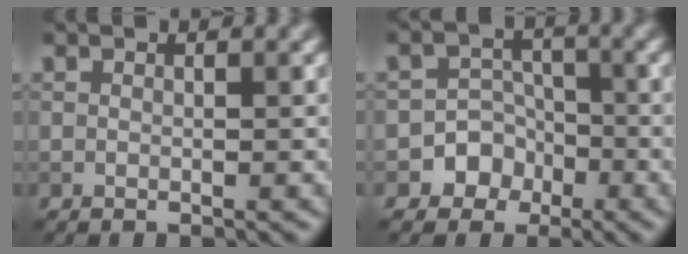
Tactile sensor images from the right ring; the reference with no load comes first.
{"total": 4.9, "force": [-2.5, 4.2, 0.4], "torque": [0.032, 0.004, -0.062]}